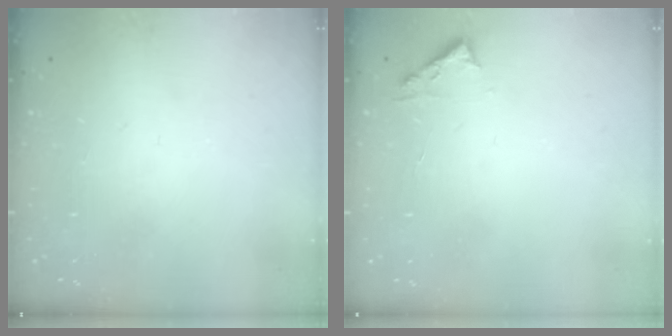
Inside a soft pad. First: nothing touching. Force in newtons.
{"total": 4.5, "press": 4.4, "slide": 0.5}